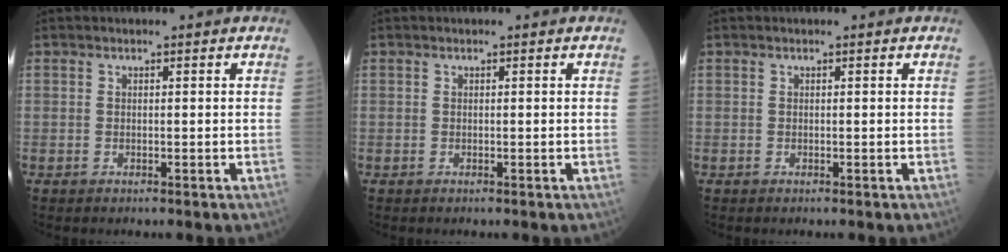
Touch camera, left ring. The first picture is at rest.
{"total": 0.0}
{"total": 0.0}